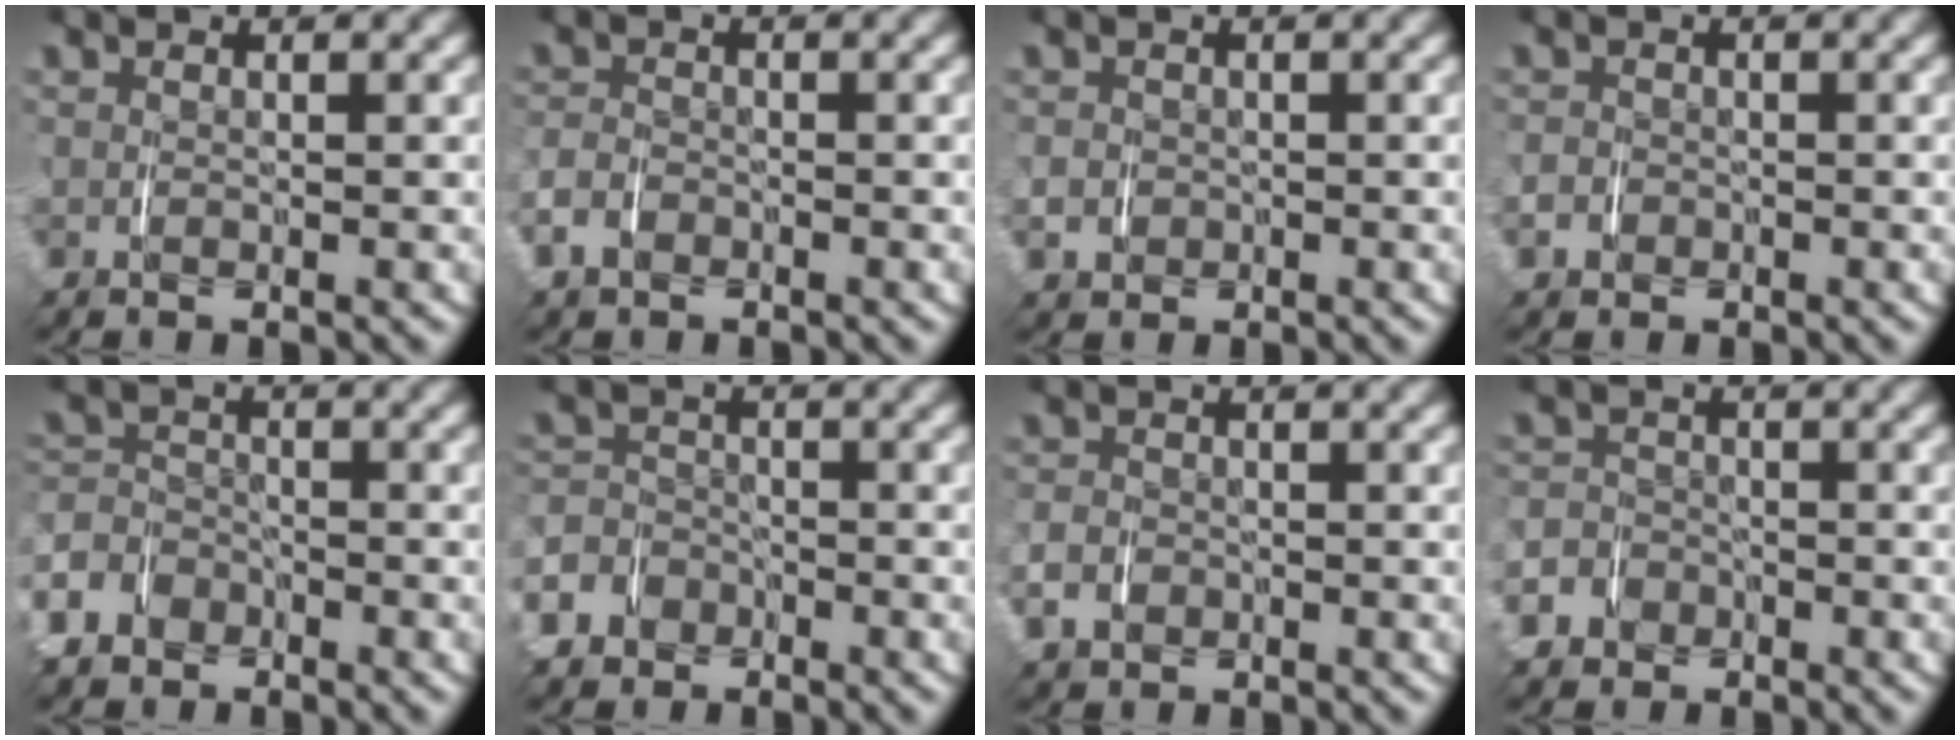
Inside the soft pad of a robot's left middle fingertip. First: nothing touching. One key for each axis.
{"total": 2.3, "fx": -1.1, "fy": 1.7, "fz": 1.0, "tx": -0.030, "ty": -0.002, "tz": -0.023}
{"total": 1.8, "fx": -0.3, "fy": 1.7, "fz": 0.6, "tx": -0.019, "ty": -0.006, "tz": -0.004}
{"total": 1.6, "fx": -0.6, "fy": 1.5, "fz": 0.2, "tx": -0.008, "ty": -0.002, "tz": -0.013}
{"total": 5.6, "fx": -3.0, "fy": 4.5, "fz": 1.2, "tx": -0.029, "ty": -0.010, "tz": -0.059}
{"total": 6.5, "fx": -3.1, "fy": 5.6, "fz": 1.1, "tx": -0.029, "ty": -0.008, "tz": -0.068}
{"total": 2.5, "fx": -0.8, "fy": 2.1, "fz": 1.0, "tx": -0.030, "ty": -0.004, "tz": -0.015}
{"total": 5.7, "fx": -2.6, "fy": 5.0, "fz": 0.8, "tx": -0.026, "ty": -0.007, "tz": -0.058}